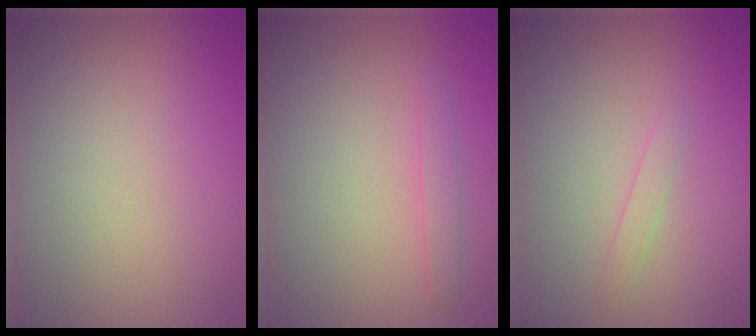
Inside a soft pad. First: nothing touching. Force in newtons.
{"total": 1.1, "press": 1.1, "slide": 0.0}
{"total": 0.8, "press": 0.8, "slide": 0.1}